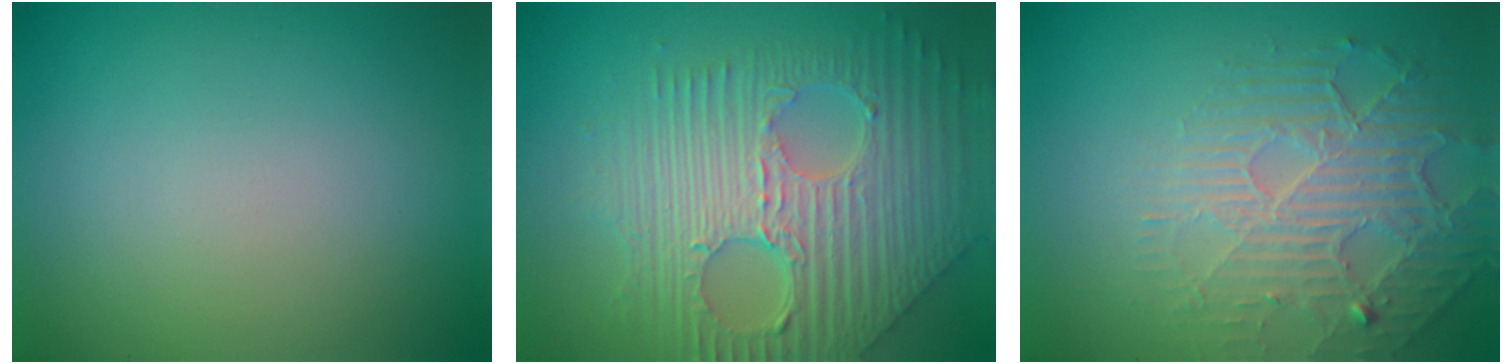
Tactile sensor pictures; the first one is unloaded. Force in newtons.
{"total": 9.6, "press": 6.5, "slide": 7.1}
{"total": 4.2, "press": 3.9, "slide": 1.7}